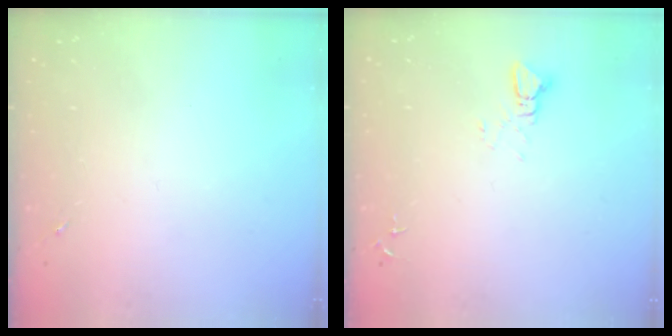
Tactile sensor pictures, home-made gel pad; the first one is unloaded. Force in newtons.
{"total": 2.4, "press": 2.4, "slide": 0.1}